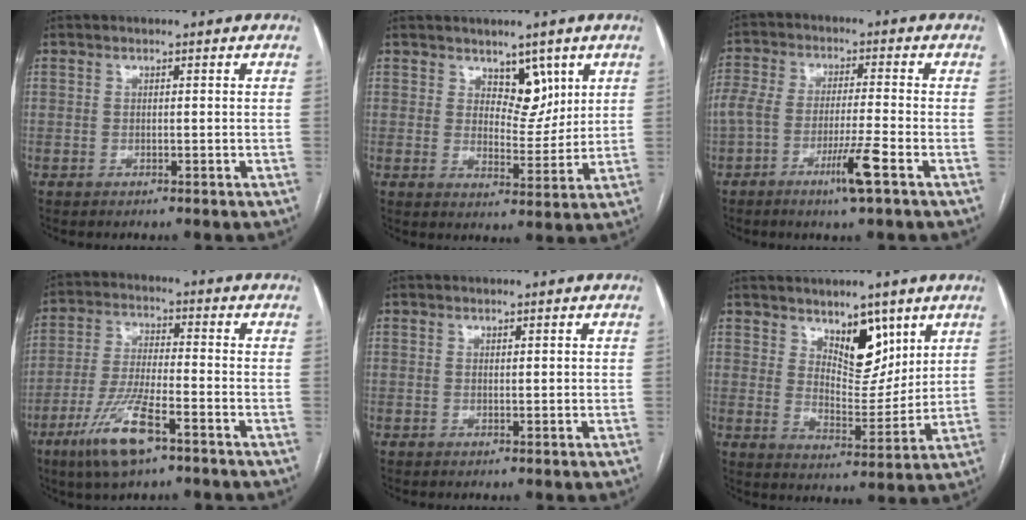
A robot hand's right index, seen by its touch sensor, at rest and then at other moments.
{"total": 5.5, "force": [3.2, 3.0, 3.3], "torque": [-0.038, -0.005, 0.054]}
{"total": 8.9, "force": [-4.4, 0.6, 7.7], "torque": [-0.164, 0.006, -0.080]}
{"total": 10.6, "force": [-6.0, 1.8, 8.5], "torque": [-0.175, -0.017, -0.111]}
{"total": 0.8, "force": [0.3, 0.2, 0.8], "torque": [-0.014, 0.001, 0.004]}
{"total": 8.4, "force": [5.1, 3.9, 5.4], "torque": [-0.080, -0.009, 0.090]}